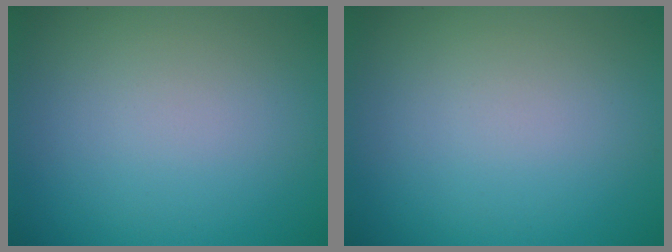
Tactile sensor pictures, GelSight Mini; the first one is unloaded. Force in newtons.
{"total": 0.0}